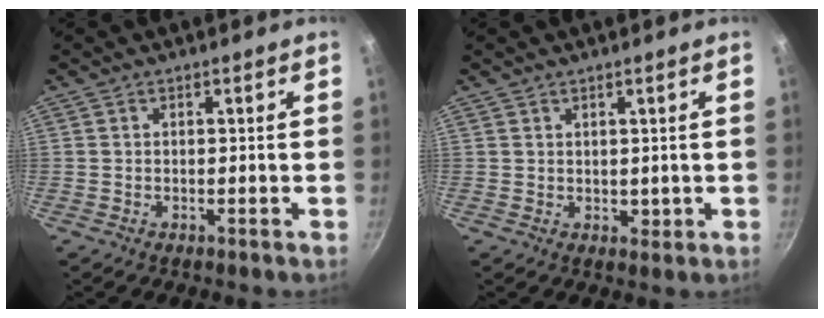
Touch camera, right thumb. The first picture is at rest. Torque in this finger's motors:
{"motor_torque": [-0.64, 0.02, 0.08, 0.38, -0.02]}